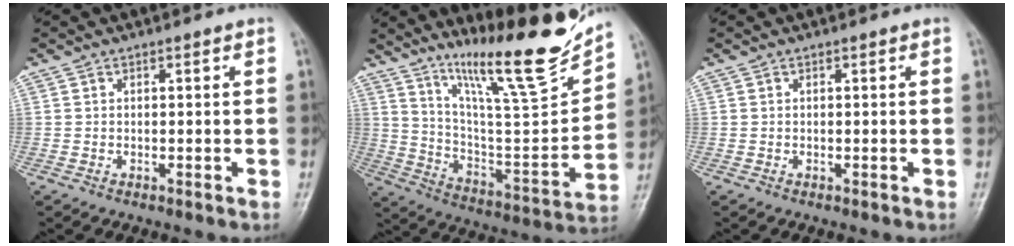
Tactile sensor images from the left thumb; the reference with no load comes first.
{"total": 20.7, "force": [16.3, 2.0, 12.6], "torque": [-0.166, -0.105, 0.280]}
{"total": 0.0}